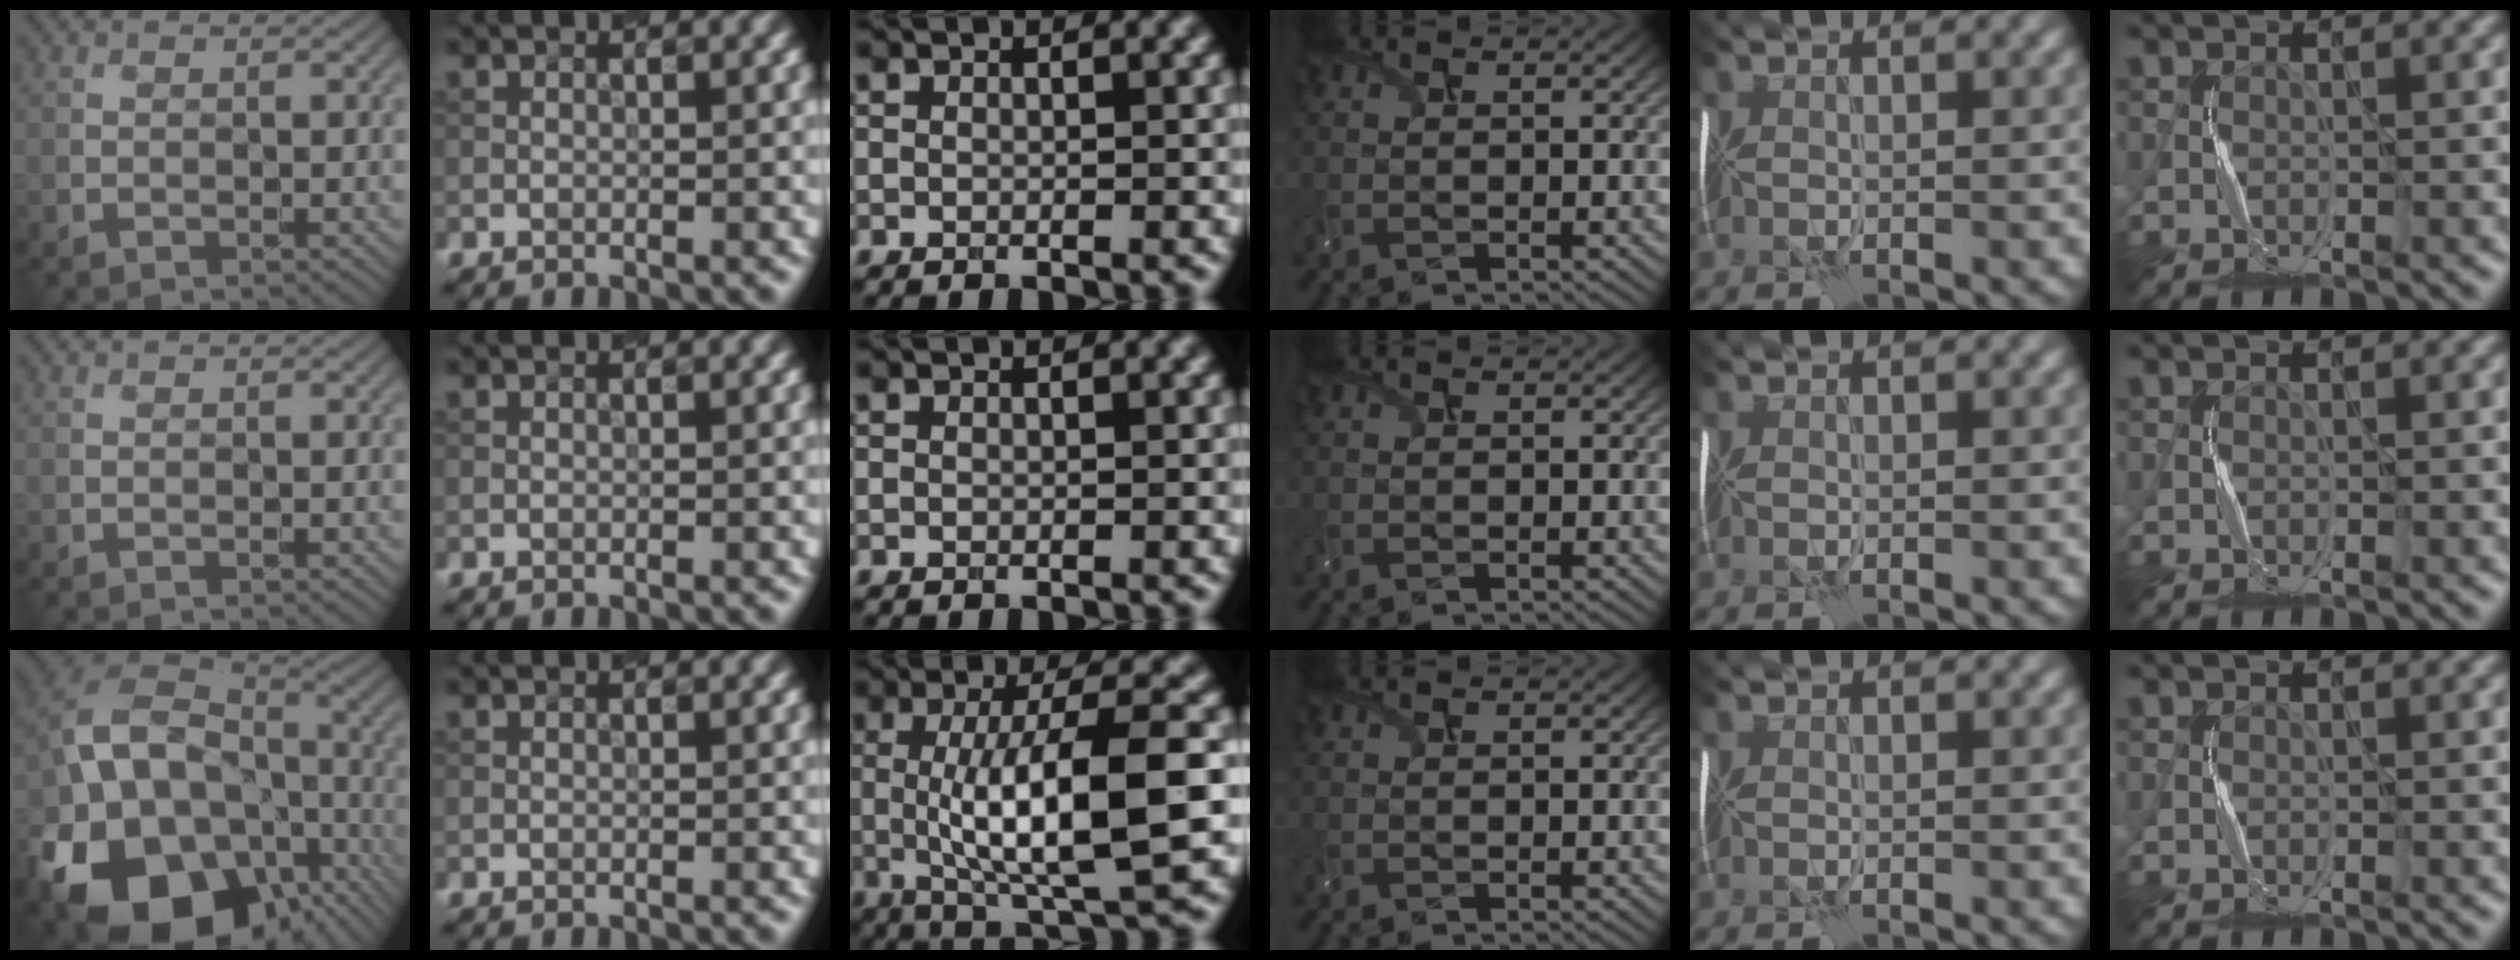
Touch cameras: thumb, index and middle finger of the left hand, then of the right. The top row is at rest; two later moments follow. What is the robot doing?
{"motion": "shake", "object": "handbell"}